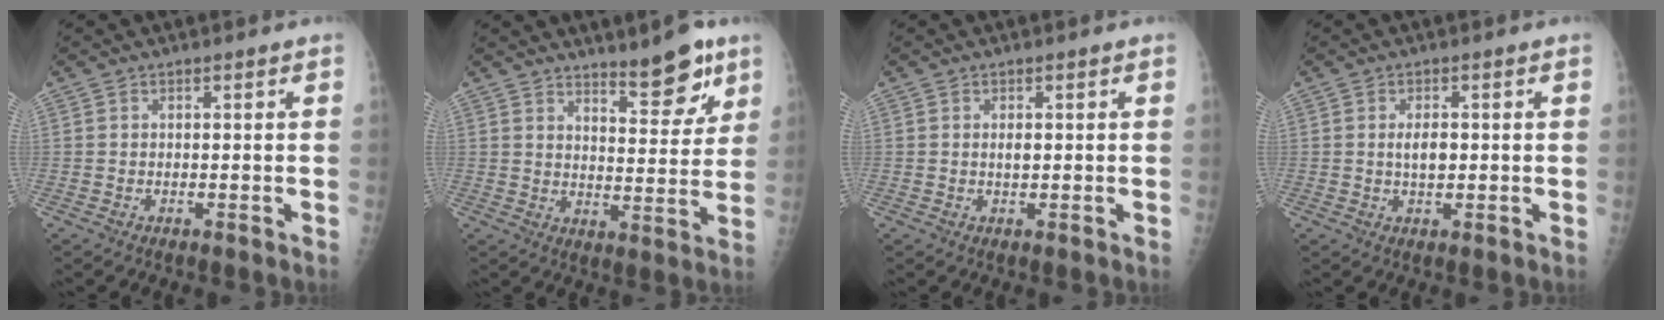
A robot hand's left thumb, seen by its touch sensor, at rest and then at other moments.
{"total": 10.0, "force": [7.1, 3.0, 6.4], "torque": [-0.063, -0.052, 0.108]}
{"total": 1.5, "force": [0.2, 0.7, 1.3], "torque": [-0.021, 0.000, 0.004]}
{"total": 3.2, "force": [0.2, 1.6, 2.7], "torque": [-0.044, -0.001, 0.005]}